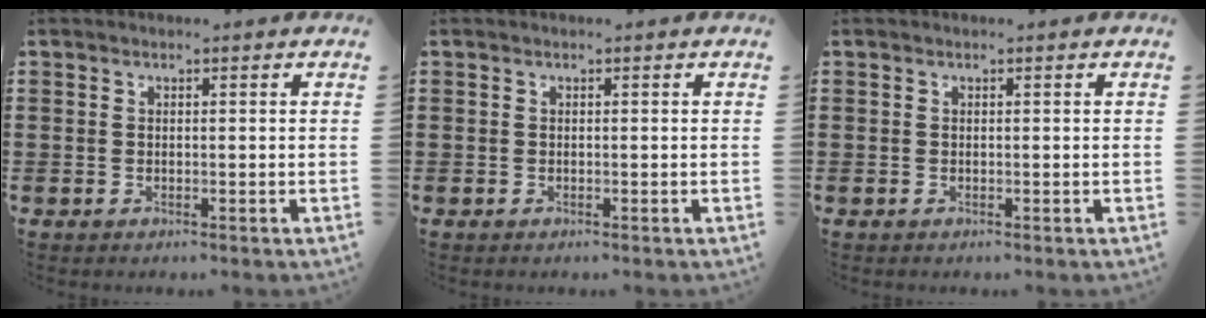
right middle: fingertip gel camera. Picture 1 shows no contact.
{"total": 0.0}
{"total": 0.0}